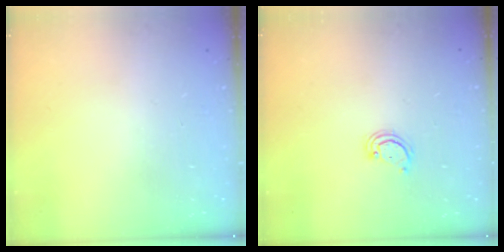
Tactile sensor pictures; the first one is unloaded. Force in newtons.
{"total": 2.5, "press": 2.4, "slide": 0.2}